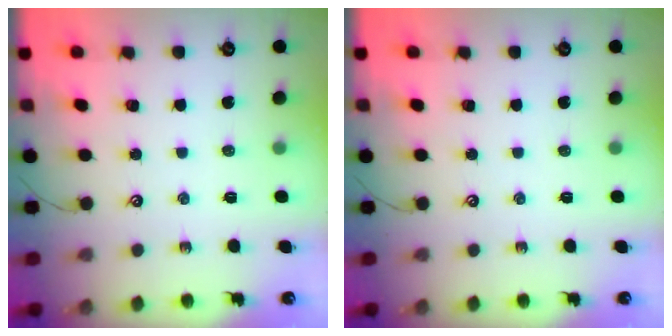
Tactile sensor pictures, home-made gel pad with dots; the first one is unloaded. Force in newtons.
{"total": 0.0}